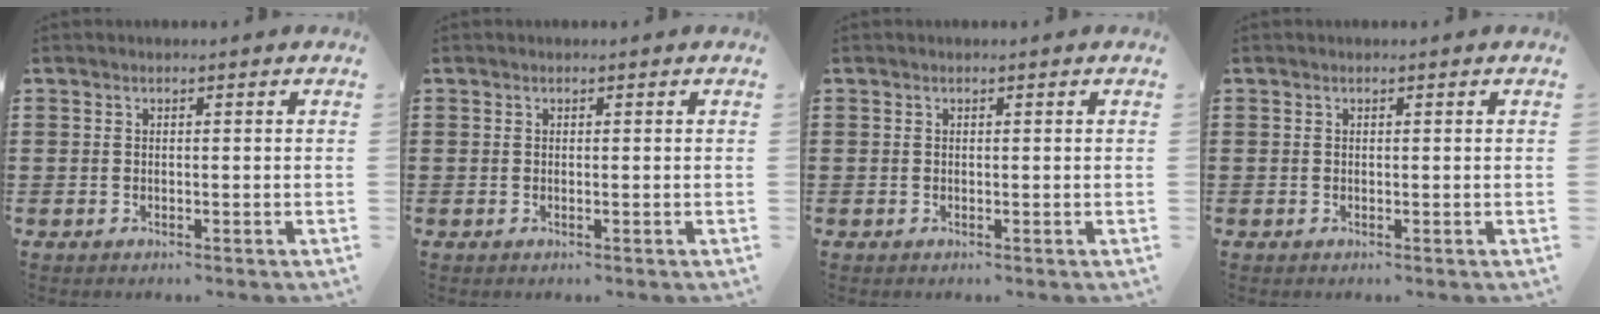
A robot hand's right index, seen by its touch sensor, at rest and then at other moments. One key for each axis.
{"total": 0.0}
{"total": 0.0}
{"total": 0.0}